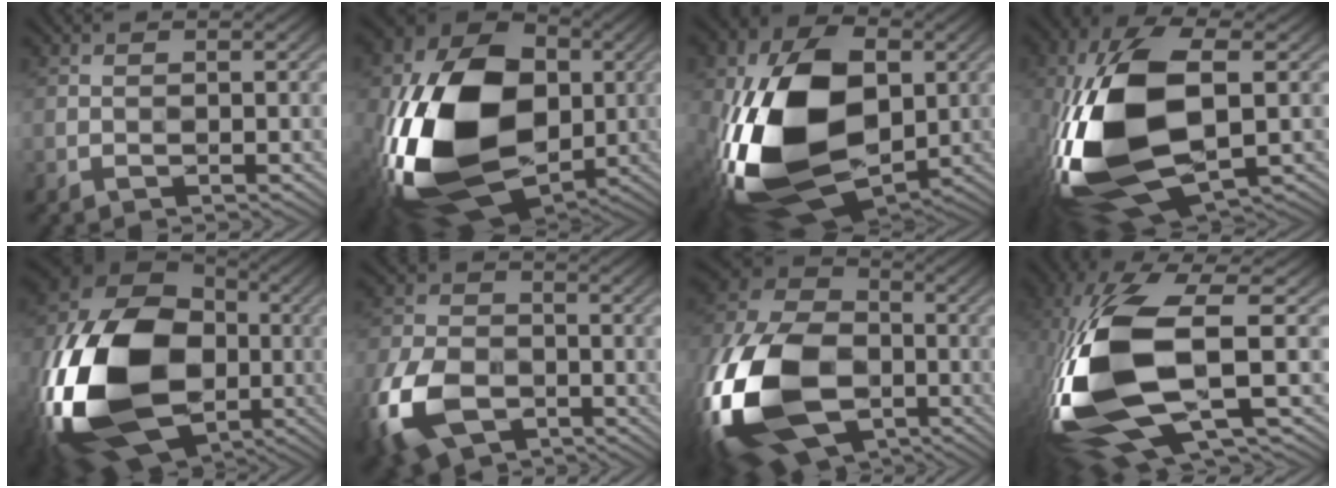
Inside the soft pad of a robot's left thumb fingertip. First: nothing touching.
{"total": 21.1, "force": [-1.5, 14.7, 15.0], "torque": [-0.343, -0.045, -0.012]}
{"total": 19.0, "force": [-0.9, 12.3, 14.5], "torque": [-0.304, -0.034, -0.008]}
{"total": 19.2, "force": [-1.9, 10.2, 16.2], "torque": [-0.368, -0.032, -0.018]}
{"total": 22.5, "force": [-4.3, 15.7, 15.5], "torque": [-0.399, -0.022, -0.082]}
{"total": 13.6, "force": [-5.8, 8.9, 8.5], "torque": [-0.238, -0.045, -0.111]}
{"total": 22.2, "force": [-6.8, 14.9, 15.0], "torque": [-0.387, -0.042, -0.113]}
{"total": 18.3, "force": [-1.7, 7.5, 16.6], "torque": [-0.402, -0.048, -0.002]}